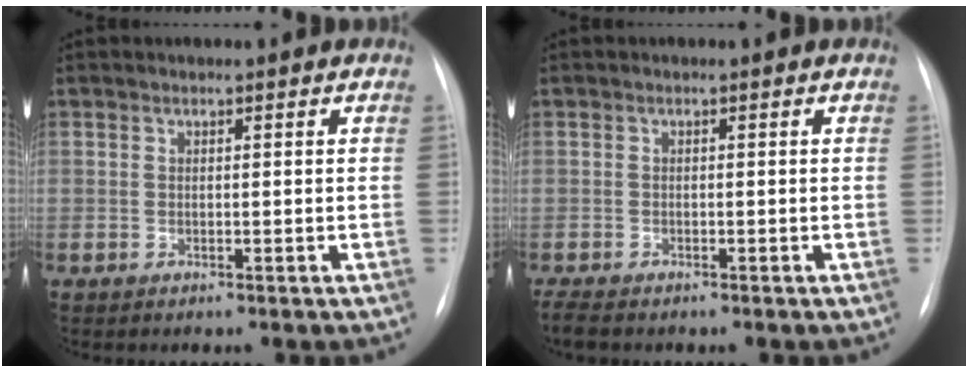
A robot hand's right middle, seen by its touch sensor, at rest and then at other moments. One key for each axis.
{"total": 2.8, "fx": -2.3, "fy": 0.8, "fz": 1.3, "tx": -0.030, "ty": -0.008, "tz": -0.035}